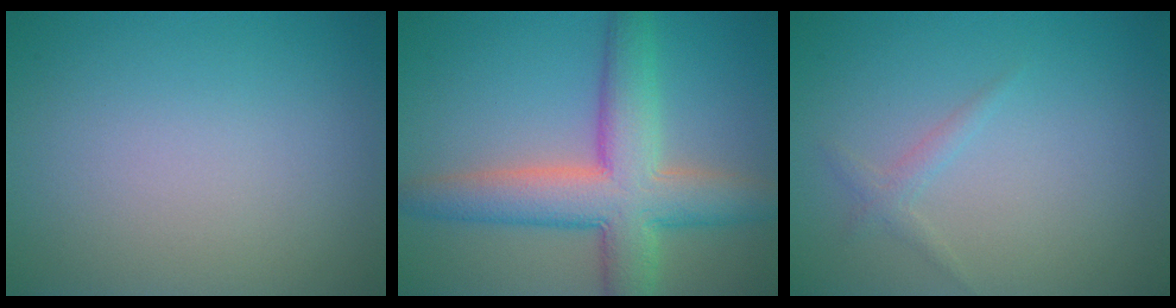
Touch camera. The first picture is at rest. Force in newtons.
{"total": 8.3, "press": 8.3, "slide": 0.3}
{"total": 1.1, "press": 1.1, "slide": 0.1}